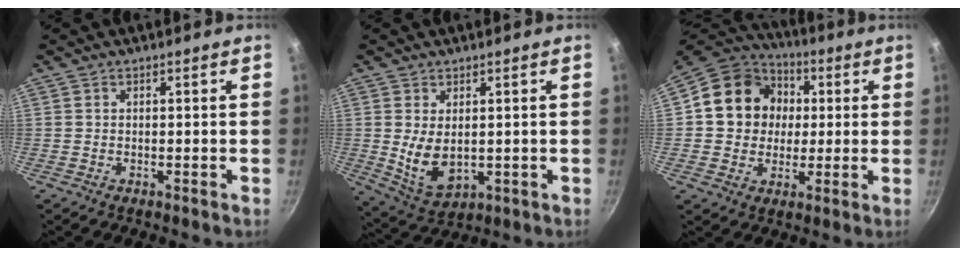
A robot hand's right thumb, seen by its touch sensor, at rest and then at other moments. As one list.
[{"total": 8.0, "force": [0.5, 4.8, 6.4], "torque": [-0.108, -0.022, 0.030]}, {"total": 15.7, "force": [2.1, 13.7, 7.4], "torque": [-0.095, 0.023, 0.025]}]